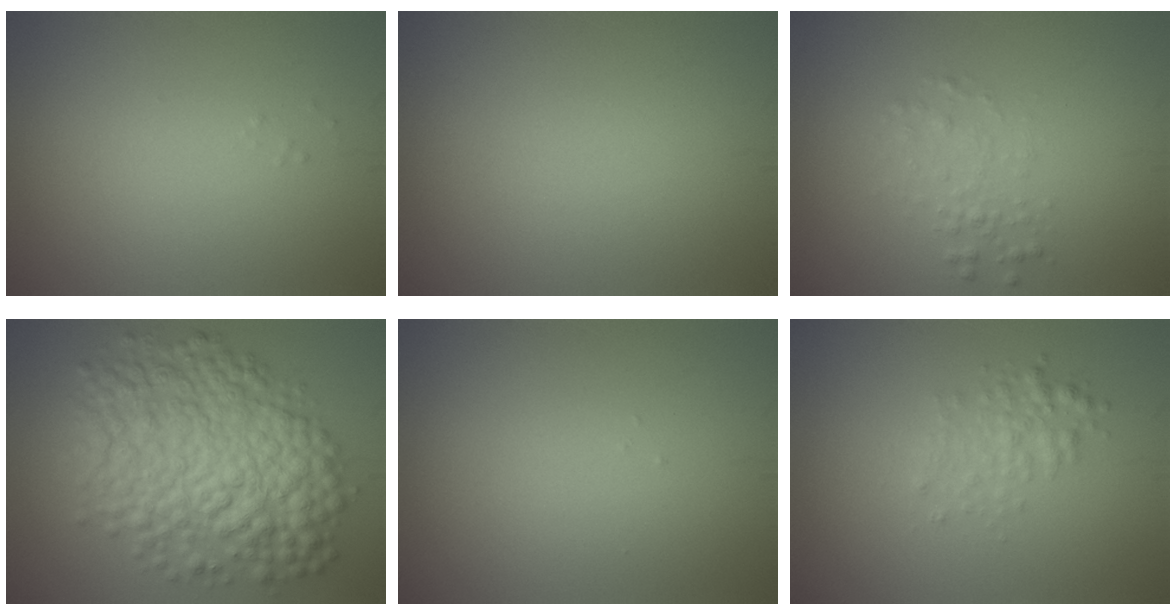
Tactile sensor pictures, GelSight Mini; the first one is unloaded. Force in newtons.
{"total": 0.0}
{"total": 1.6, "press": 1.6, "slide": 0.1}
{"total": 9.9, "press": 9.9, "slide": 0.1}
{"total": 0.0}
{"total": 2.0, "press": 2.0, "slide": 0.1}